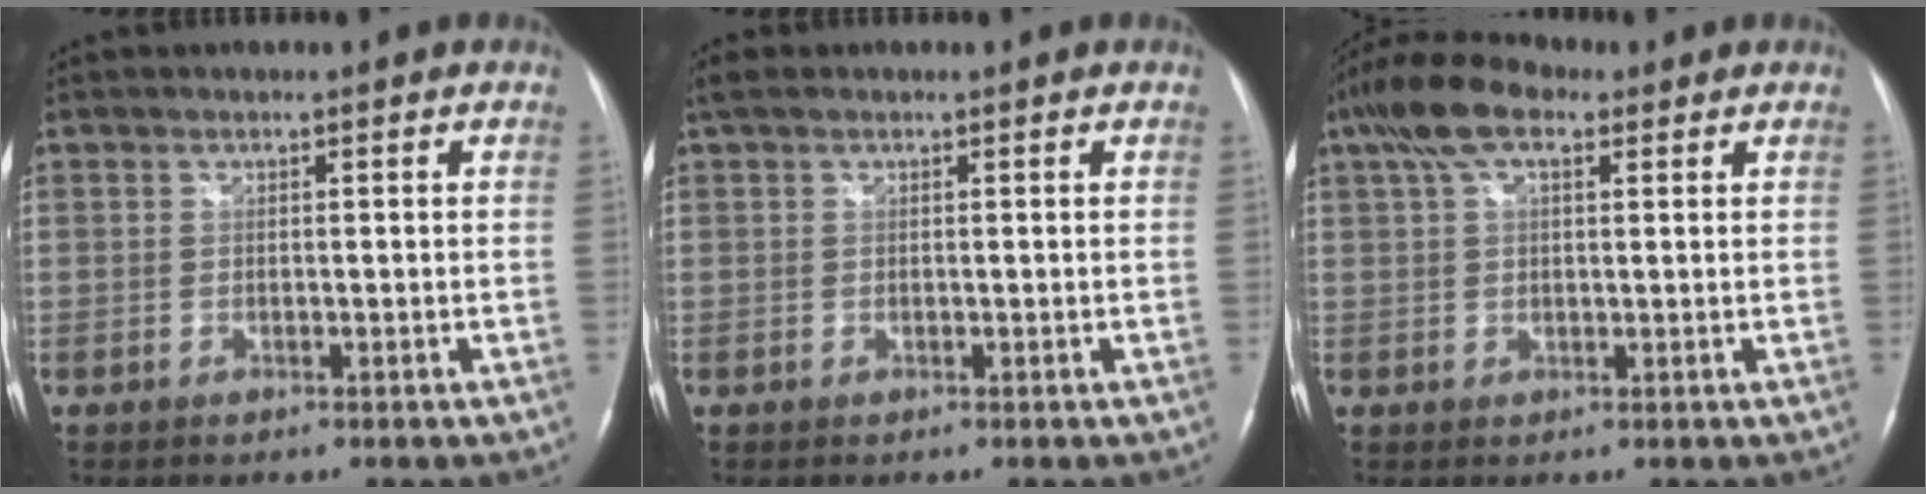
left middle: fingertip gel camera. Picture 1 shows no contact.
{"total": 1.5, "force": [1.0, 0.7, 0.8], "torque": [-0.022, 0.024, 0.020]}
{"total": 7.8, "force": [4.3, 3.4, 5.6], "torque": [-0.118, 0.033, 0.077]}